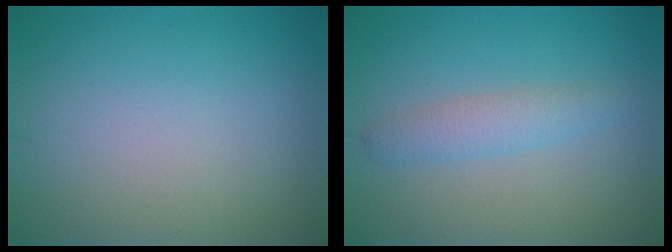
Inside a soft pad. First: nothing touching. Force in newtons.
{"total": 2.1, "press": 2.1, "slide": 0.2}